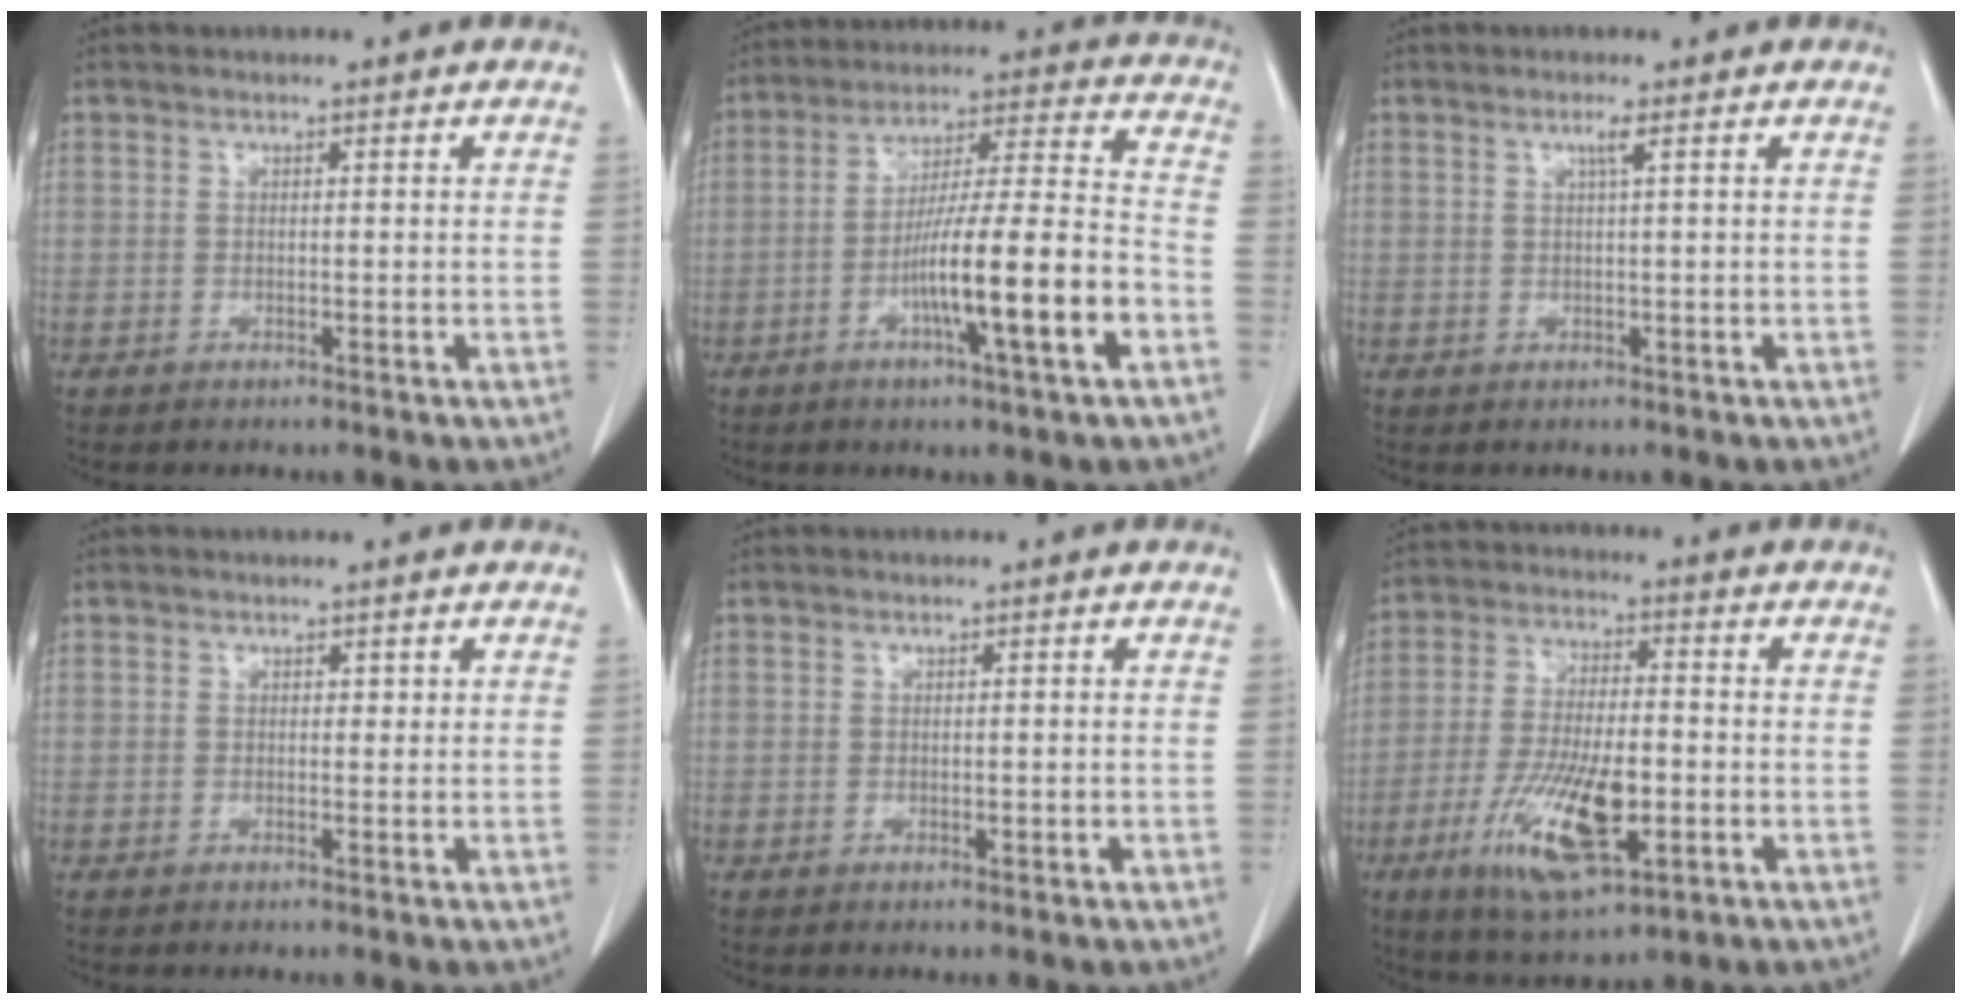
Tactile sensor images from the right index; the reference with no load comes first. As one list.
[{"total": 15.3, "force": [-5.6, 0.2, 14.3], "torque": [-0.243, 0.000, -0.093]}, {"total": 1.3, "force": [0.6, -0.3, 1.2], "torque": [-0.026, 0.000, 0.011]}, {"total": 0.7, "force": [0.4, 0.5, 0.2], "torque": [0.006, 0.001, 0.002]}, {"total": 0.8, "force": [-0.1, 0.3, 0.8], "torque": [-0.012, -0.001, 0.001]}, {"total": 13.7, "force": [-4.5, 3.9, 12.3], "torque": [-0.242, -0.015, -0.073]}]